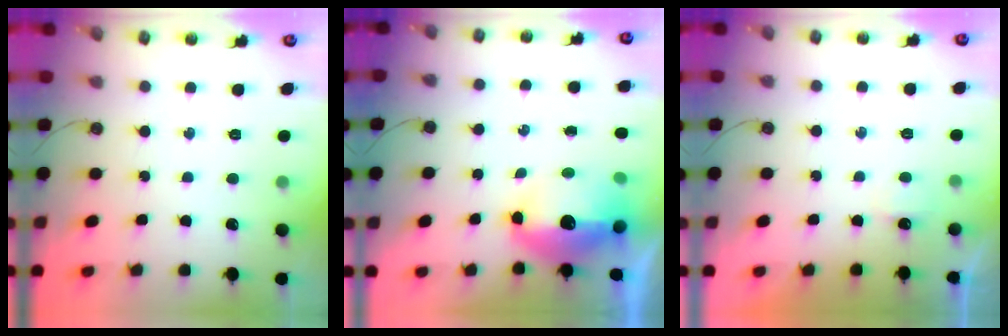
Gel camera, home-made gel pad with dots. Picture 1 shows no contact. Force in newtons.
{"total": 14.3, "press": 14.2, "slide": 1.3}
{"total": 2.6, "press": 2.6, "slide": 0.4}